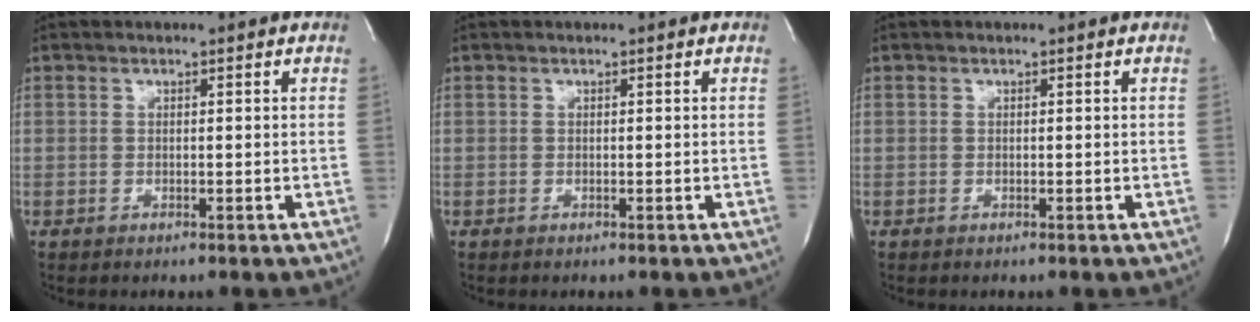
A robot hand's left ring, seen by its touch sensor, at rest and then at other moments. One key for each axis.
{"total": 0.0}
{"total": 0.0}